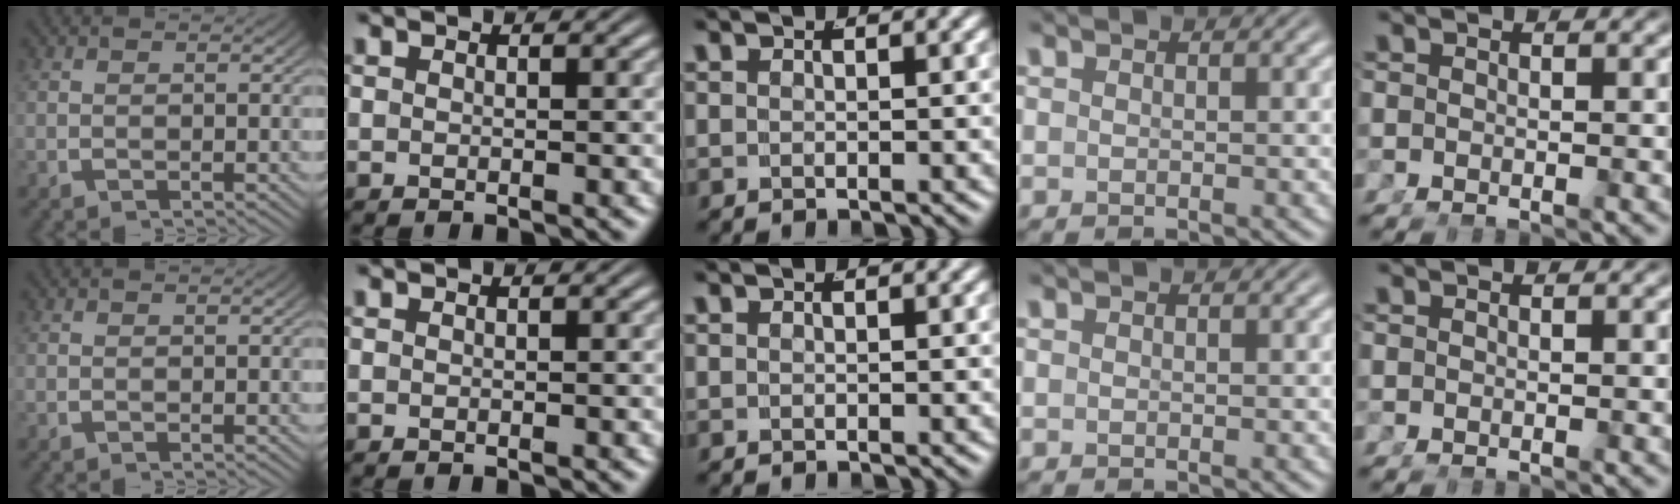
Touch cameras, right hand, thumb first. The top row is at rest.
{}